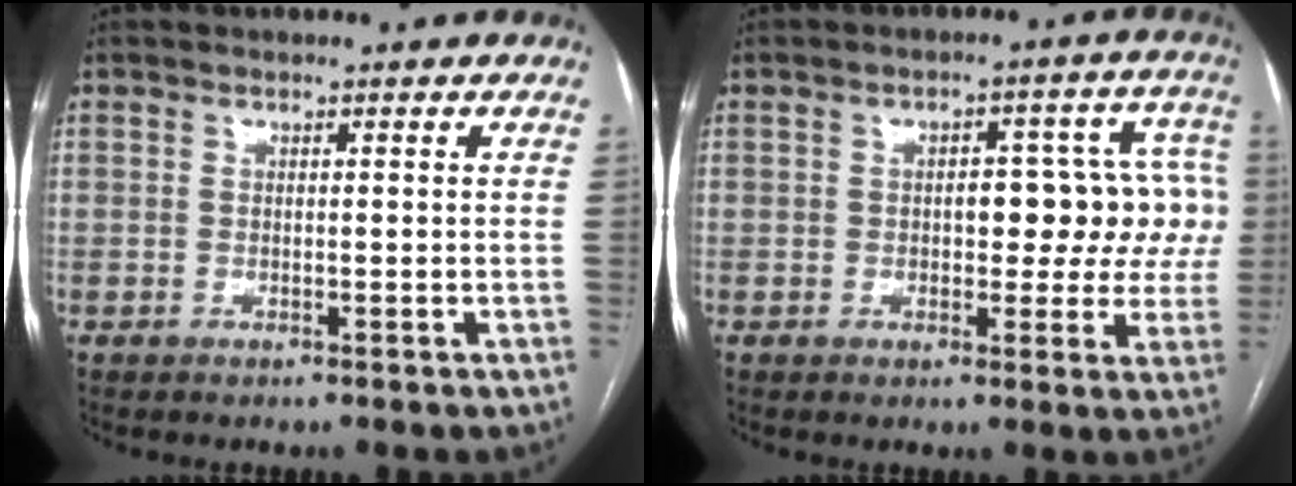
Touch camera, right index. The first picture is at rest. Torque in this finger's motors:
{"motor_torque": [1.14, 0.14, 0.44, 0.06]}